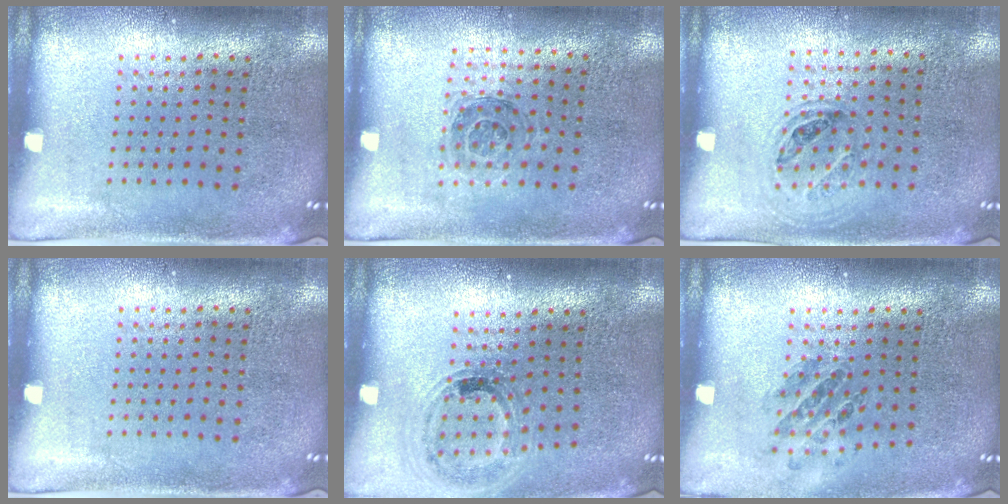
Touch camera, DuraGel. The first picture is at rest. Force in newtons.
{"total": 1.1, "press": 1.0, "slide": 0.3}
{"total": 0.9, "press": 0.8, "slide": 0.4}
{"total": 0.0}
{"total": 1.0, "press": 1.0, "slide": 0.2}
{"total": 0.8, "press": 0.8, "slide": 0.1}